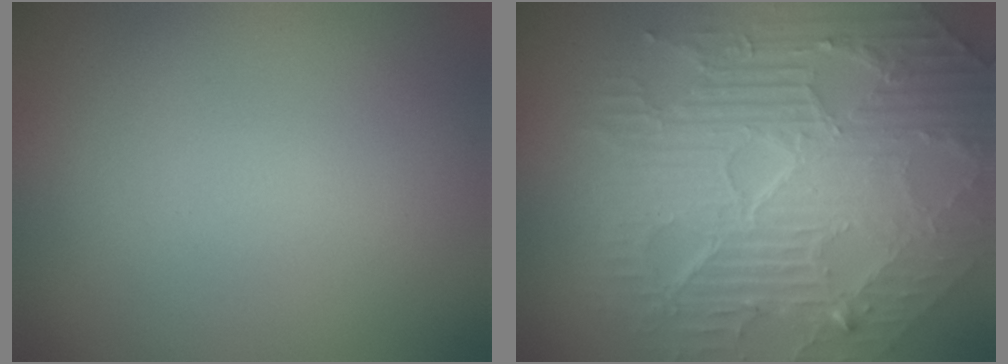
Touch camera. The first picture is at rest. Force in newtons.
{"total": 10.7, "press": 7.0, "slide": 8.1}